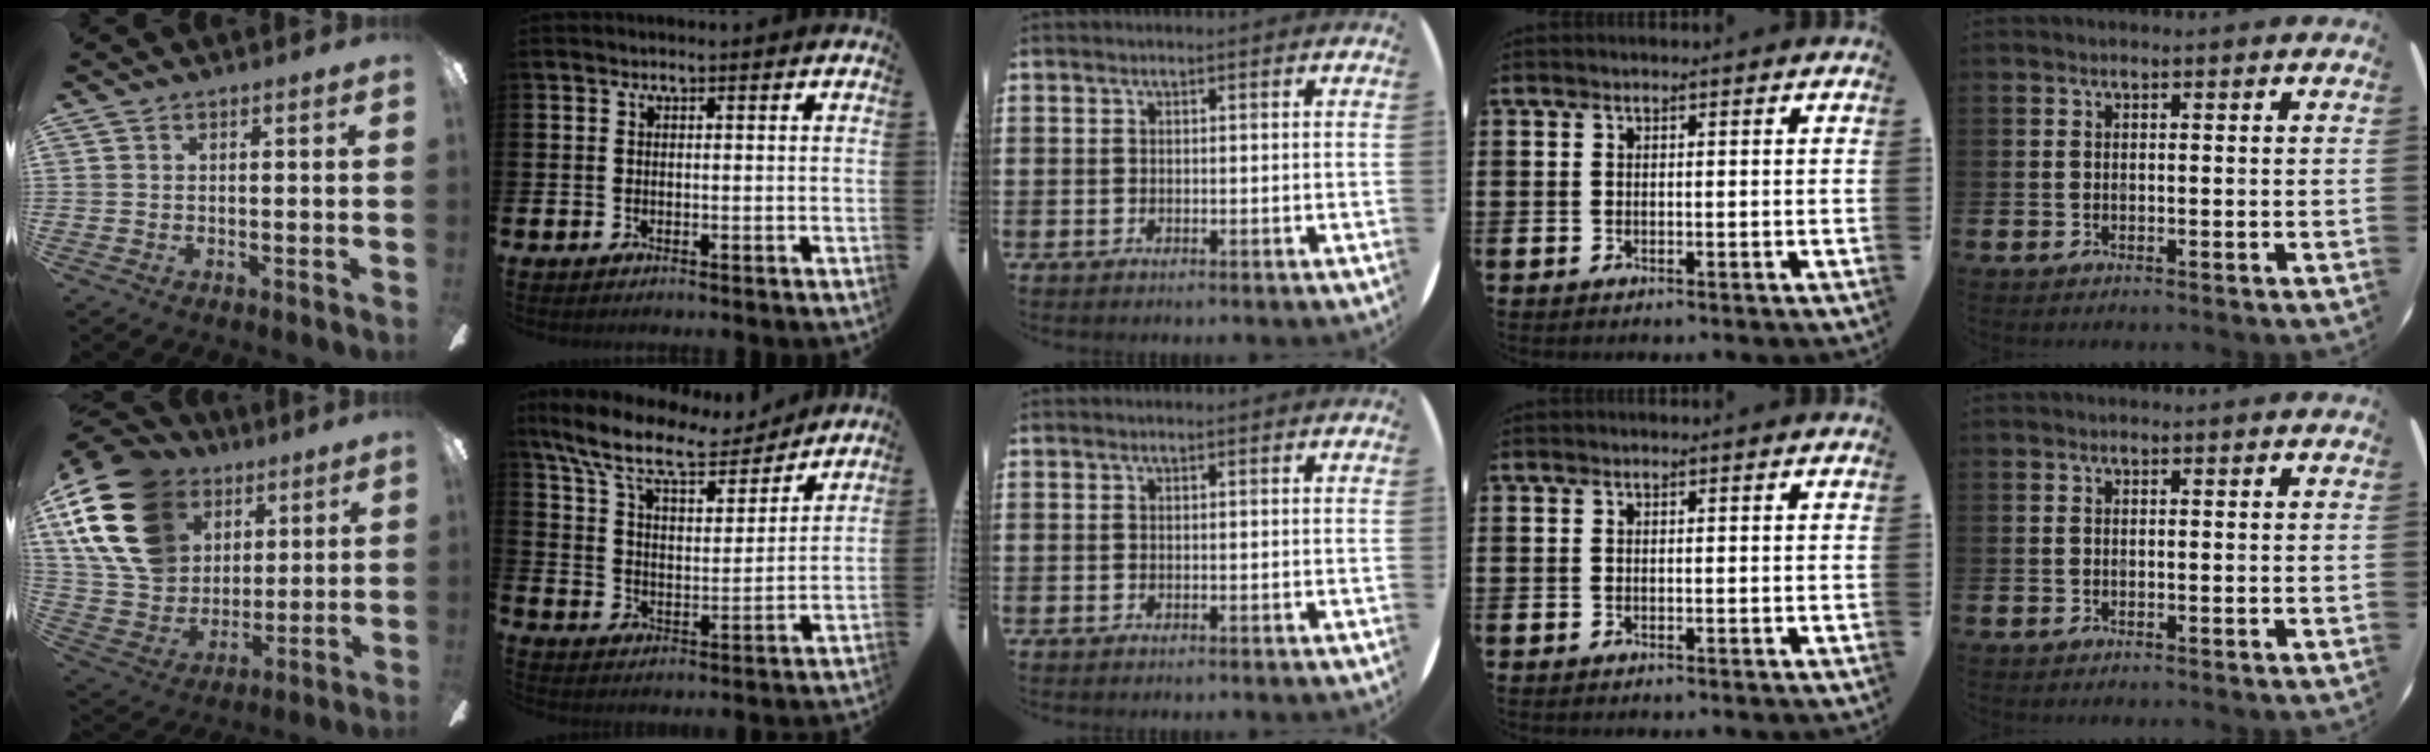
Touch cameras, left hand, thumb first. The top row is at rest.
{"thumb": {"total": 20.8, "force": [9.2, 15.2, 10.9], "torque": [-0.242, -0.022, 0.175]}, "index": {"total": 11.2, "force": [9.8, 3.1, 4.6], "torque": [-0.126, -0.055, 0.170]}}